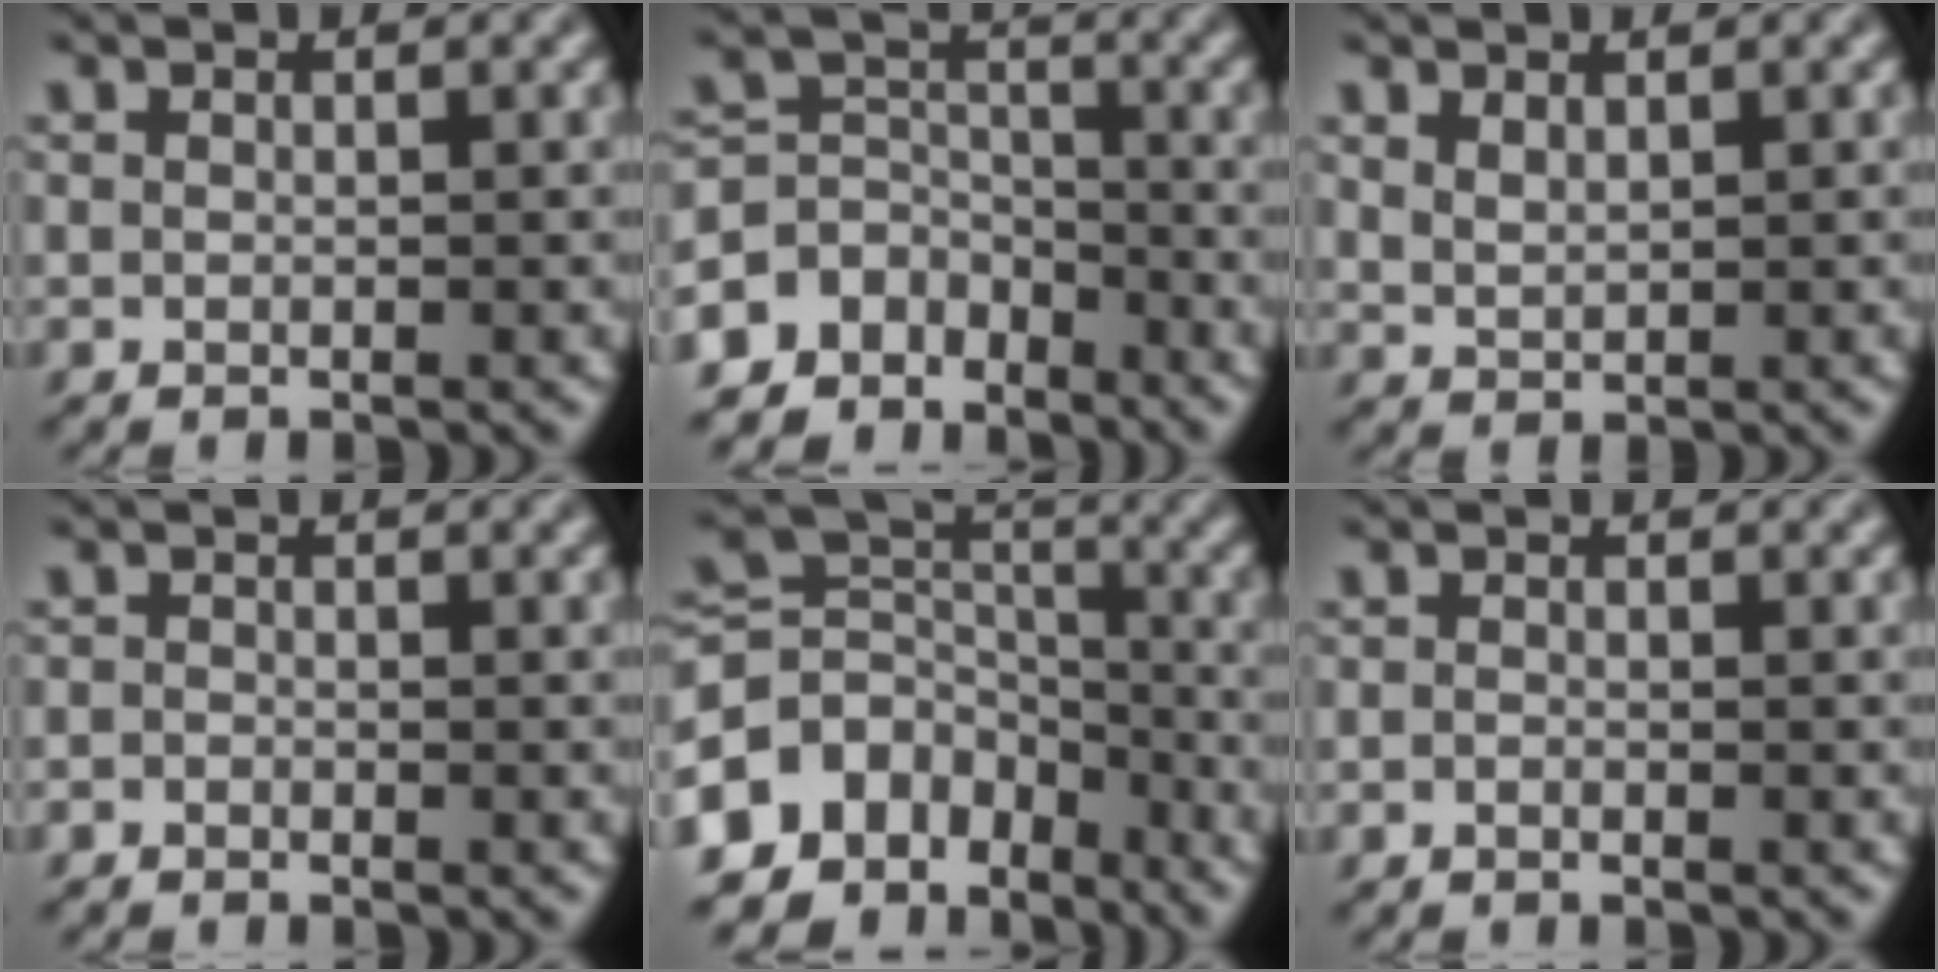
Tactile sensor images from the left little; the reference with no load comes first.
{"total": 5.4, "force": [-4.2, 3.3, 0.7], "torque": [-0.002, 0.018, -0.087]}
{"total": 1.2, "force": [0.9, 0.5, 0.6], "torque": [-0.020, -0.001, 0.025]}
{"total": 0.8, "force": [-0.7, 0.3, 0.1], "torque": [-0.001, -0.001, -0.014]}
{"total": 9.9, "force": [-5.9, 6.8, 4.1], "torque": [-0.089, 0.016, -0.117]}
{"total": 0.5, "force": [-0.4, 0.1, 0.2], "torque": [-0.006, 0.000, -0.008]}